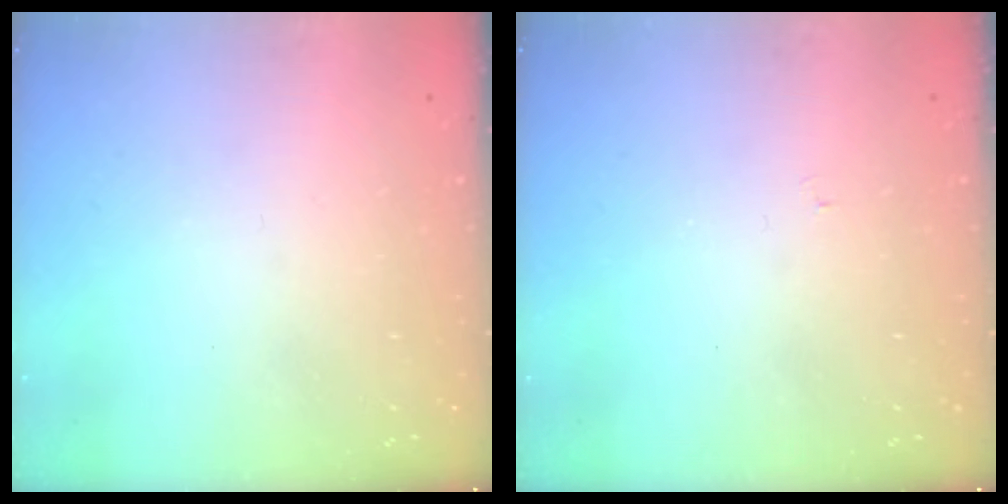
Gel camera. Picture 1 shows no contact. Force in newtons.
{"total": 3.5, "press": 3.5, "slide": 0.3}